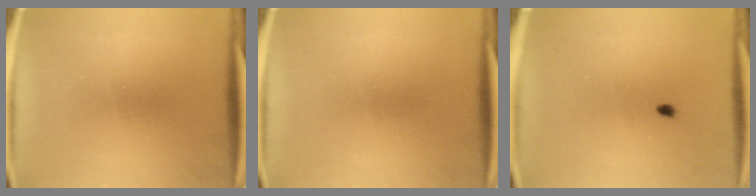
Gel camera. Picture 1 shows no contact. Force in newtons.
{"total": 0.0}
{"total": 1.4}